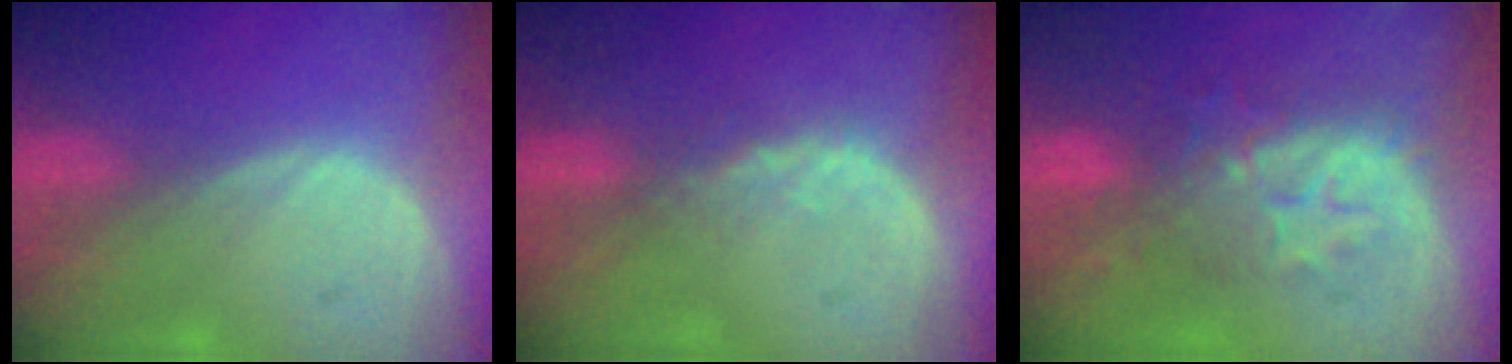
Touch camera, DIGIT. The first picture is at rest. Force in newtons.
{"total": 2.6, "press": 2.1, "slide": 1.5}
{"total": 8.4, "press": 8.2, "slide": 2.0}